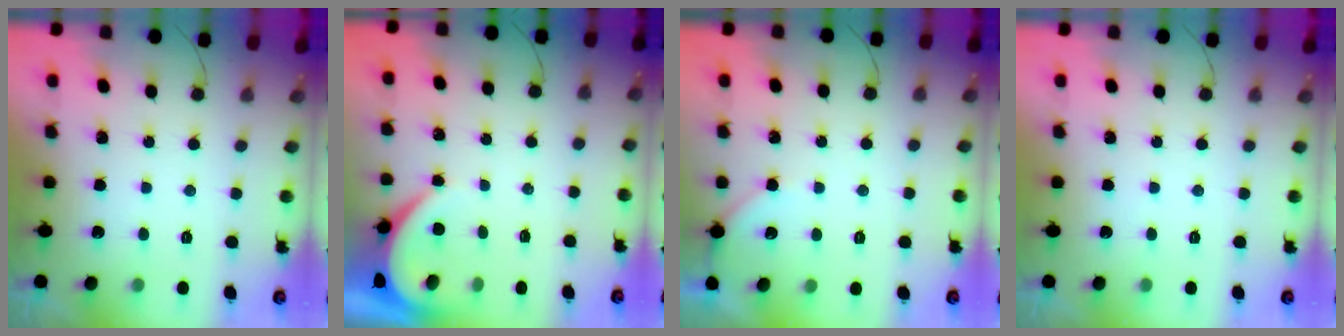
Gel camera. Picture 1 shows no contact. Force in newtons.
{"total": 3.9, "press": 3.8, "slide": 0.5}
{"total": 2.8, "press": 2.8, "slide": 0.4}
{"total": 0.0}